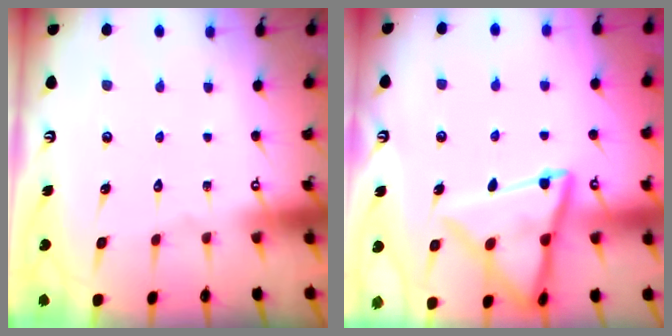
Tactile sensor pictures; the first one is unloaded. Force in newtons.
{"total": 15.4, "press": 15.3, "slide": 1.6}